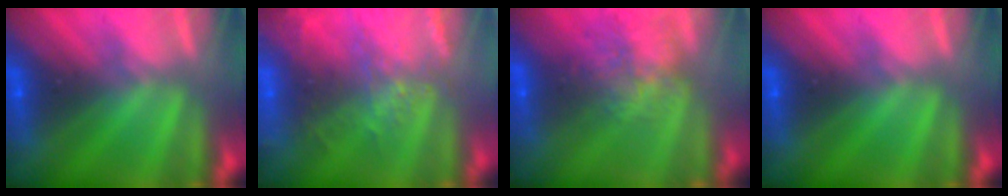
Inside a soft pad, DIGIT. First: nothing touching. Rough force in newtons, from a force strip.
{"total": 5.9}
{"total": 7.7}
{"total": 0.0}